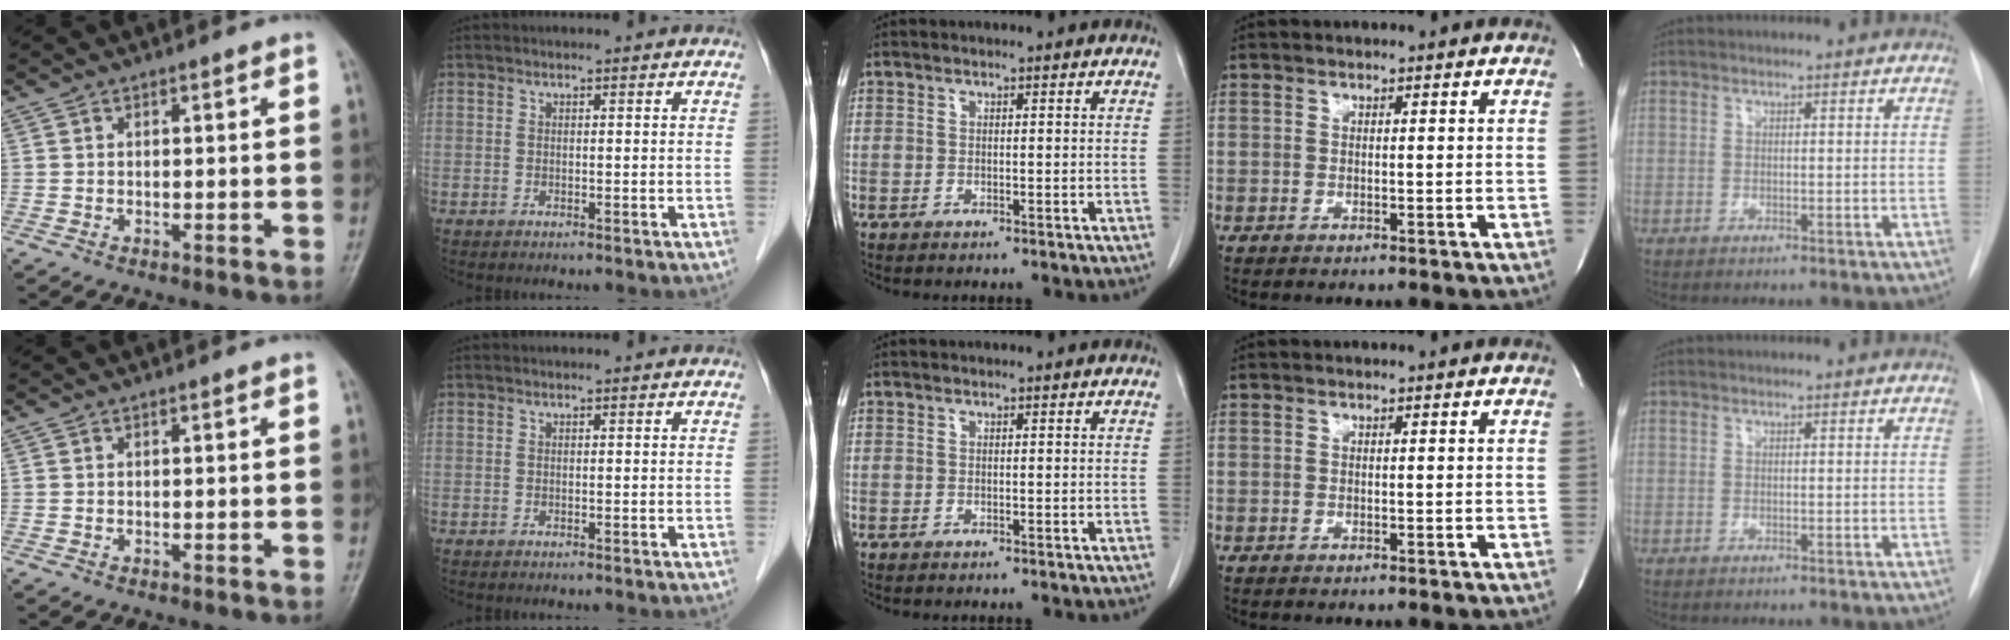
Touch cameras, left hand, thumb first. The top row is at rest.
{}